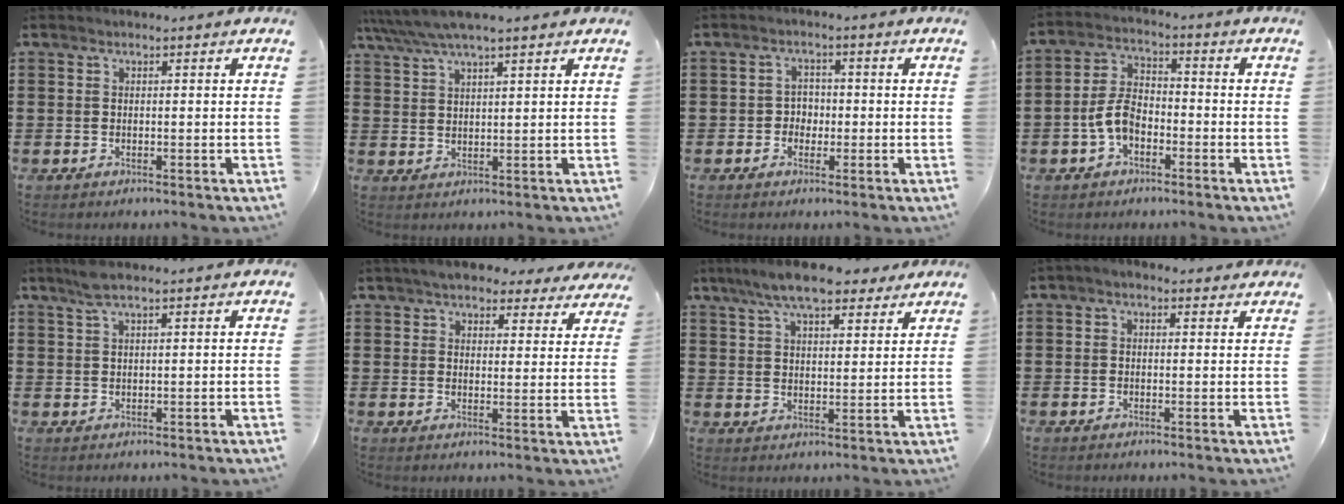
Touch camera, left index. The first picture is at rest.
{"total": 4.7, "force": [3.9, 0.6, 2.5], "torque": [-0.060, -0.007, 0.069]}
{"total": 2.6, "force": [-0.8, 2.2, 1.0], "torque": [-0.027, 0.007, -0.020]}
{"total": 5.9, "force": [-2.5, 3.5, 4.0], "torque": [-0.106, 0.003, -0.056]}
{"total": 3.0, "force": [2.1, 0.4, 2.1], "torque": [-0.047, 0.003, 0.037]}
{"total": 5.2, "force": [4.8, 1.2, 1.7], "torque": [-0.044, -0.011, 0.085]}
{"total": 9.2, "force": [7.4, 2.4, 4.9], "torque": [-0.116, -0.006, 0.138]}
{"total": 1.3, "force": [0.4, 0.8, 0.9], "torque": [-0.019, 0.006, 0.007]}